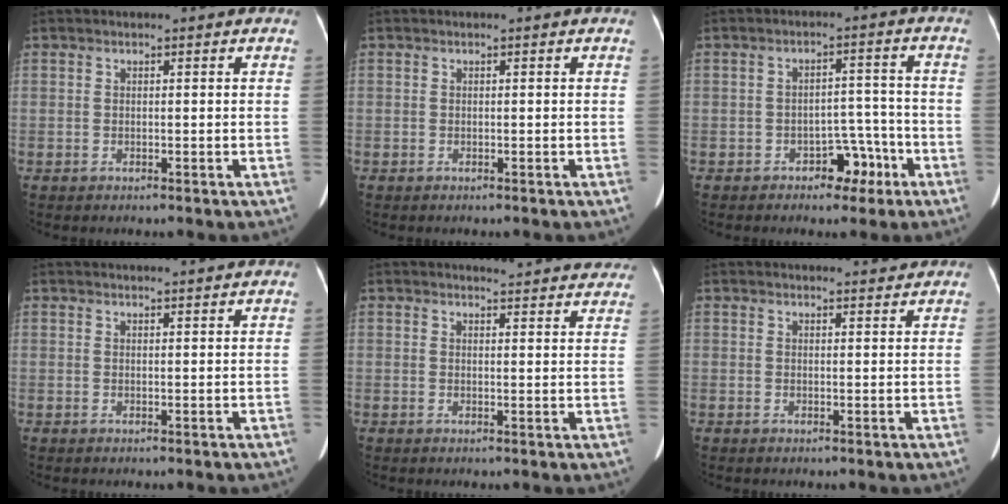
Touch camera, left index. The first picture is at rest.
{"total": 0.5, "force": [-0.3, 0.4, -0.1], "torque": [-0.002, 0.005, -0.008]}
{"total": 5.2, "force": [-3.2, 3.0, 2.8], "torque": [-0.032, 0.021, -0.044]}
{"total": 3.1, "force": [3.0, -0.2, 0.9], "torque": [-0.012, 0.014, 0.038]}
{"total": 12.2, "force": [11.8, 2.2, 2.1], "torque": [0.002, -0.023, 0.109]}
{"total": 2.6, "force": [2.6, 0.2, 0.3], "torque": [-0.007, 0.001, 0.031]}